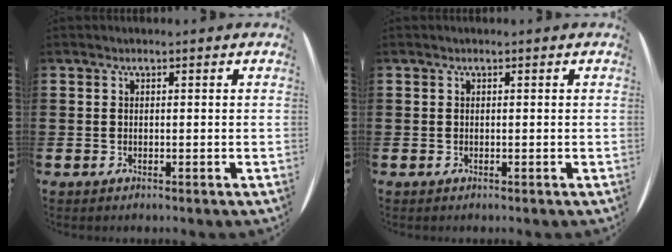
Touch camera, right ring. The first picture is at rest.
{"total": 0.0}